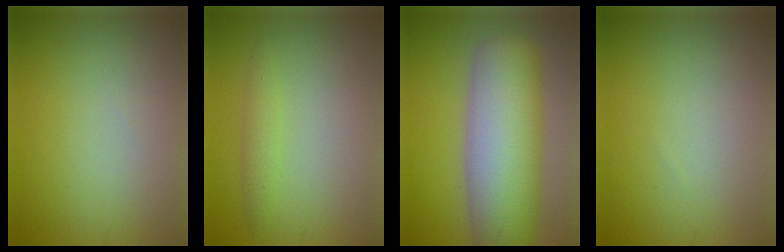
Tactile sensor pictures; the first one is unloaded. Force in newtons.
{"total": 1.4, "press": 1.4, "slide": 0.1}
{"total": 11.0, "press": 11.0, "slide": 0.3}
{"total": 0.0}